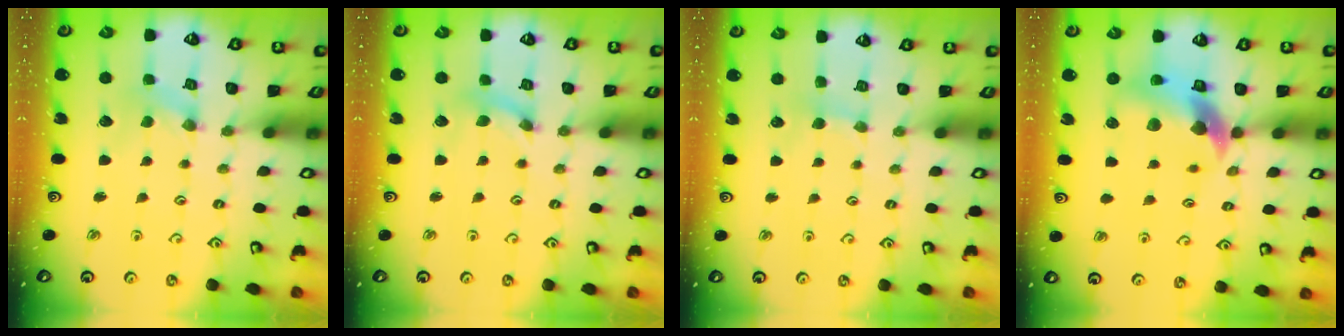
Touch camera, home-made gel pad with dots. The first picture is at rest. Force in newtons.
{"total": 1.7, "press": 1.7, "slide": 0.2}
{"total": 3.0, "press": 3.0, "slide": 0.4}
{"total": 11.1, "press": 11.0, "slide": 1.6}